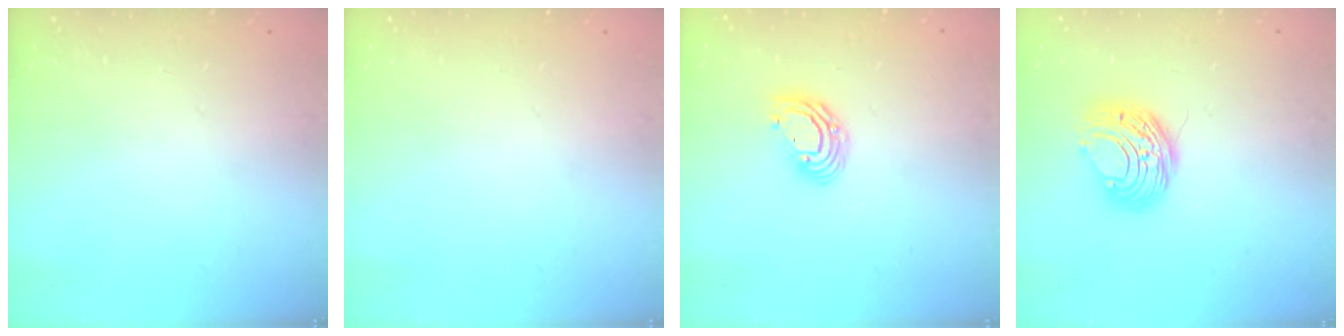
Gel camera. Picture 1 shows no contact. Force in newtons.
{"total": 0.0}
{"total": 8.1, "press": 8.0, "slide": 1.4}
{"total": 9.0, "press": 9.0, "slide": 0.5}